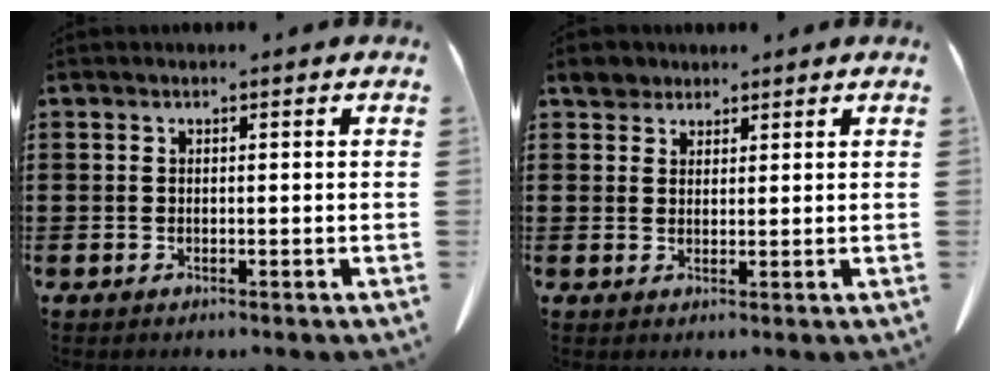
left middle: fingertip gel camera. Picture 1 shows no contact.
{"total": 2.9, "force": [2.4, 1.6, 0.6], "torque": [-0.013, 0.006, 0.045]}